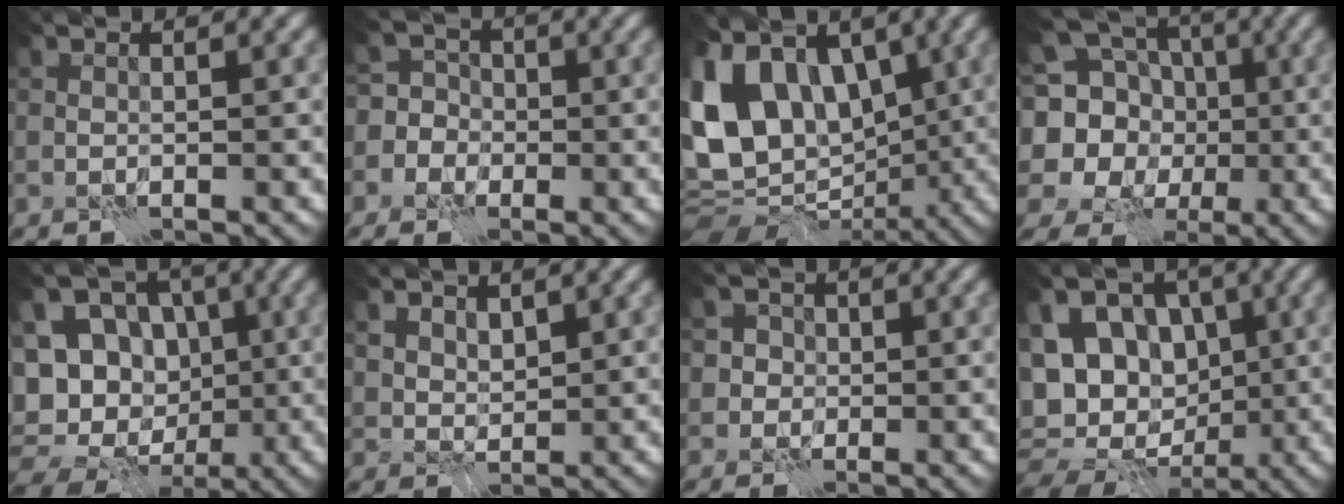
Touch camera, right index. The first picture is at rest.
{"total": 8.2, "force": [-2.0, 7.7, 2.0], "torque": [-0.038, 0.025, -0.080]}
{"total": 13.6, "force": [2.5, 9.9, 9.0], "torque": [-0.193, 0.009, 0.034]}
{"total": 11.5, "force": [0.8, 10.3, 5.1], "torque": [-0.129, 0.021, -0.011]}
{"total": 14.0, "force": [-2.0, 12.0, 7.0], "torque": [-0.122, 0.016, -0.046]}
{"total": 2.9, "force": [1.8, 1.9, 1.3], "torque": [-0.031, -0.014, 0.049]}
{"total": 2.8, "force": [0.4, 2.7, 0.8], "torque": [0.004, 0.005, -0.003]}
{"total": 13.8, "force": [1.1, 11.0, 8.3], "torque": [-0.128, 0.029, -0.007]}